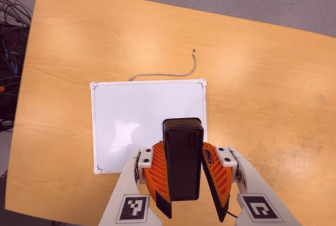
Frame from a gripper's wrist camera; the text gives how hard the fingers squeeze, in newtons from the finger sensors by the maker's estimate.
{"total": 7.2, "left": 7.5, "right": 6.9}